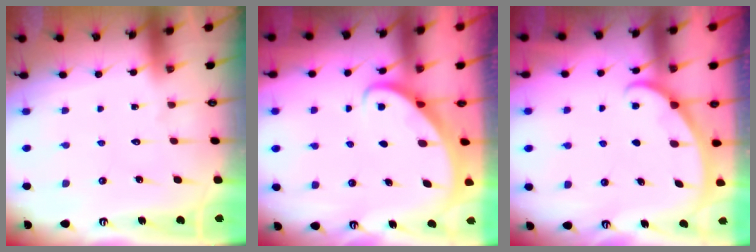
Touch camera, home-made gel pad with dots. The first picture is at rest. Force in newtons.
{"total": 2.8, "press": 2.8, "slide": 0.2}
{"total": 1.2, "press": 1.2, "slide": 0.2}